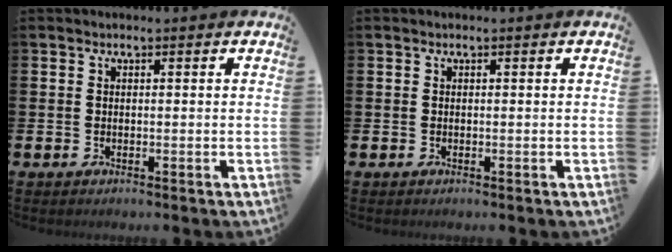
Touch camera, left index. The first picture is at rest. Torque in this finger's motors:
{"motor_torque": [0.05, 0.02, 0.01, -0.01]}